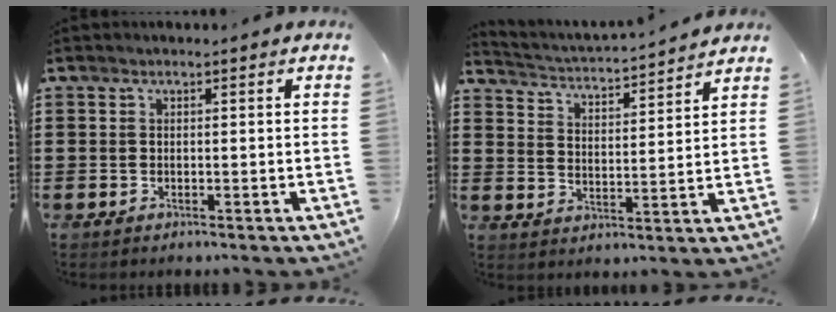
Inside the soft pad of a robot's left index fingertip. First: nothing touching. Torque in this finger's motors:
{"motor_torque": [2.14, 0.00, 0.01, -0.01]}